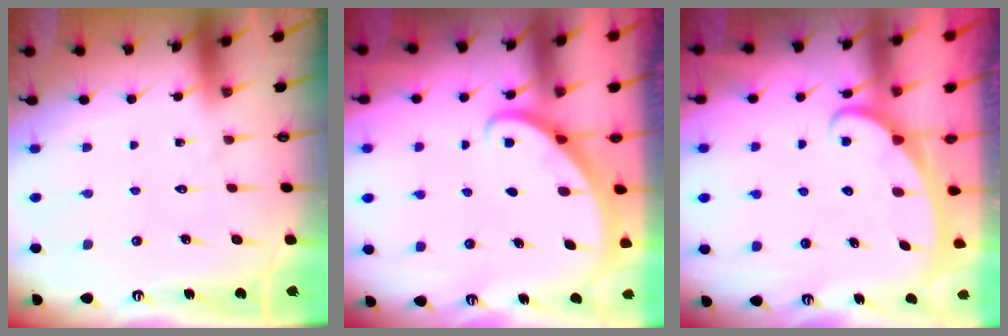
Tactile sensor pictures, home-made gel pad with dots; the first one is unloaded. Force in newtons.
{"total": 2.7, "press": 2.7, "slide": 0.2}
{"total": 2.5, "press": 2.5, "slide": 0.4}